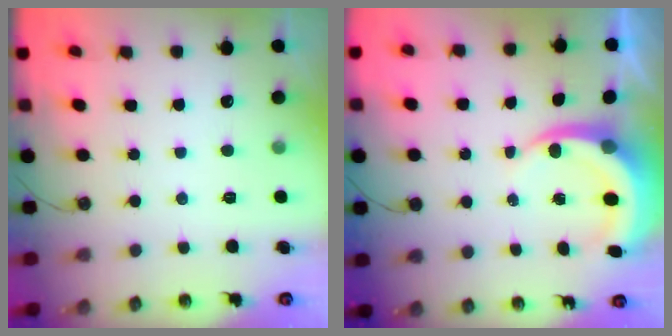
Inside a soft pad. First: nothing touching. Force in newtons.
{"total": 6.5, "press": 6.5, "slide": 0.9}